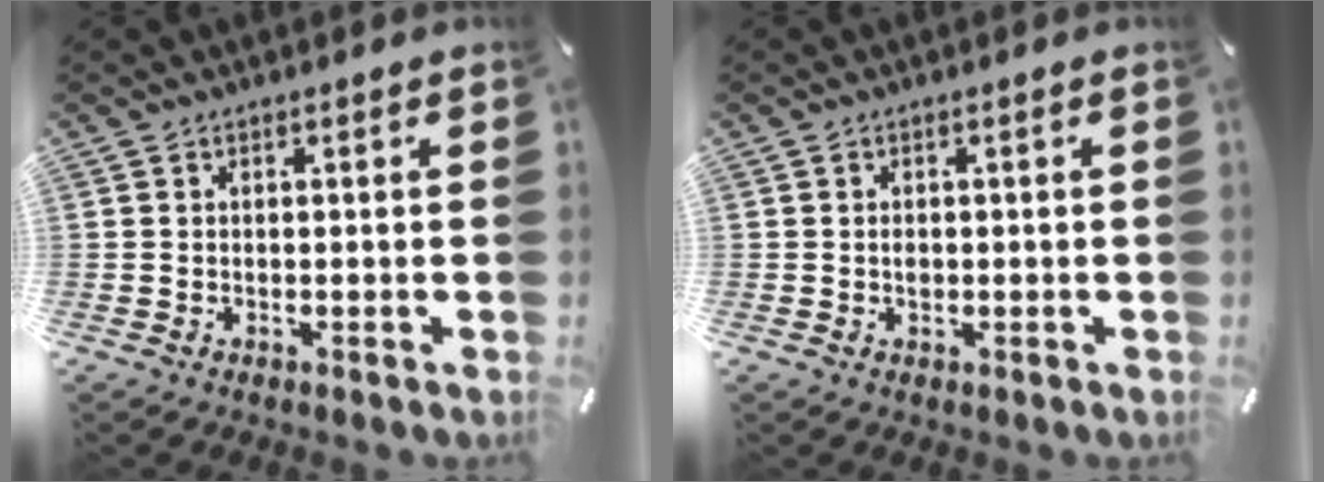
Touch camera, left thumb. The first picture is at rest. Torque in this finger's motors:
{"motor_torque": [0.07, 0.08, 0.24, 0.08, 0.00]}